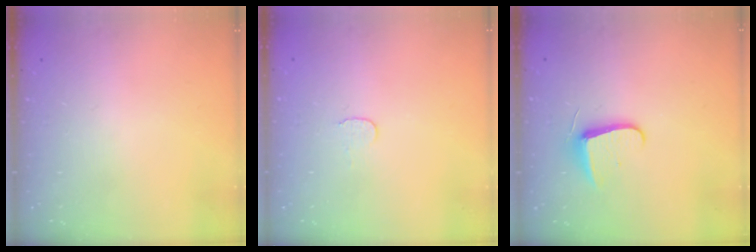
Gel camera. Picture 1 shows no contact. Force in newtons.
{"total": 3.7, "press": 3.7, "slide": 0.3}
{"total": 7.8, "press": 7.7, "slide": 0.4}